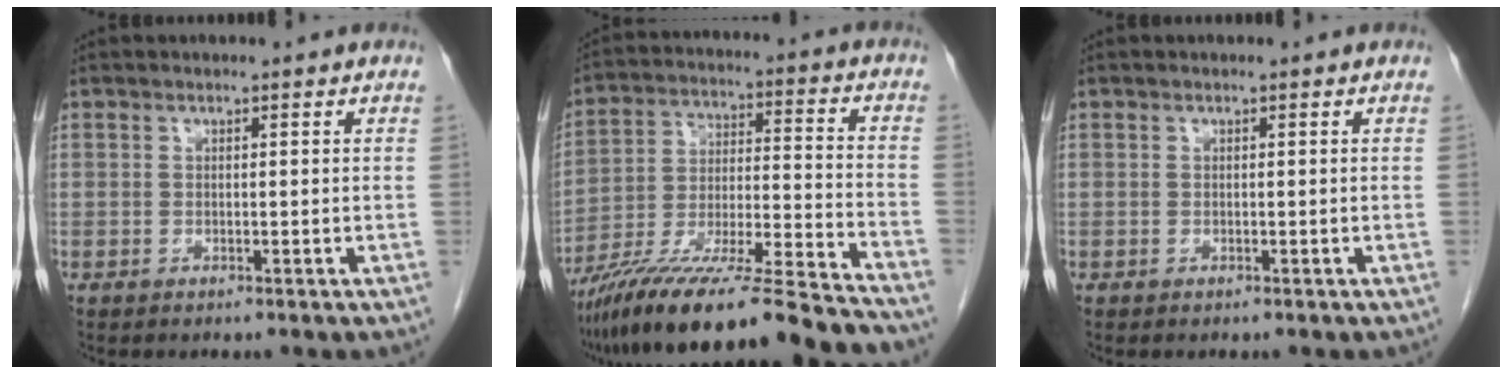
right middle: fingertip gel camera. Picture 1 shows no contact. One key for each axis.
{"total": 22.5, "fx": -19.2, "fy": -0.4, "fz": 11.9, "tx": -0.194, "ty": -0.024, "tz": -0.324}
{"total": 0.0}